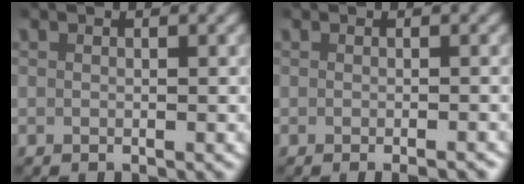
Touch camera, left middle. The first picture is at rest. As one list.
[{"total": 1.6, "force": [-1.3, 0.2, 0.9], "torque": [-0.003, 0.002, -0.020]}]